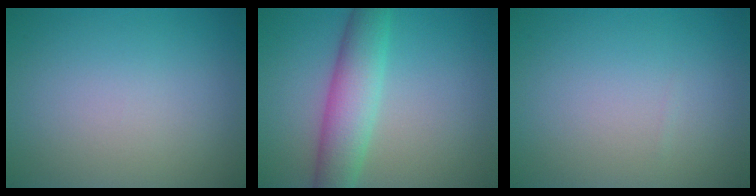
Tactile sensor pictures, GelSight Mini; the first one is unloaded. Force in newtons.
{"total": 5.5, "press": 5.5, "slide": 0.4}
{"total": 0.0}